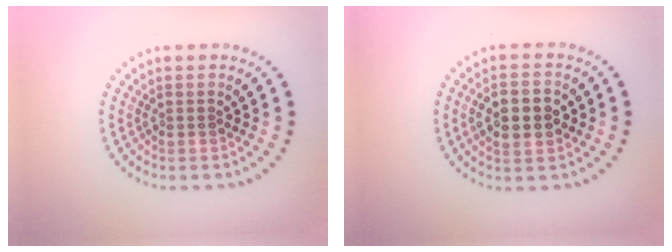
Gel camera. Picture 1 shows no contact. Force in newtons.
{"total": 5.0, "press": 5.0, "slide": 0.2}